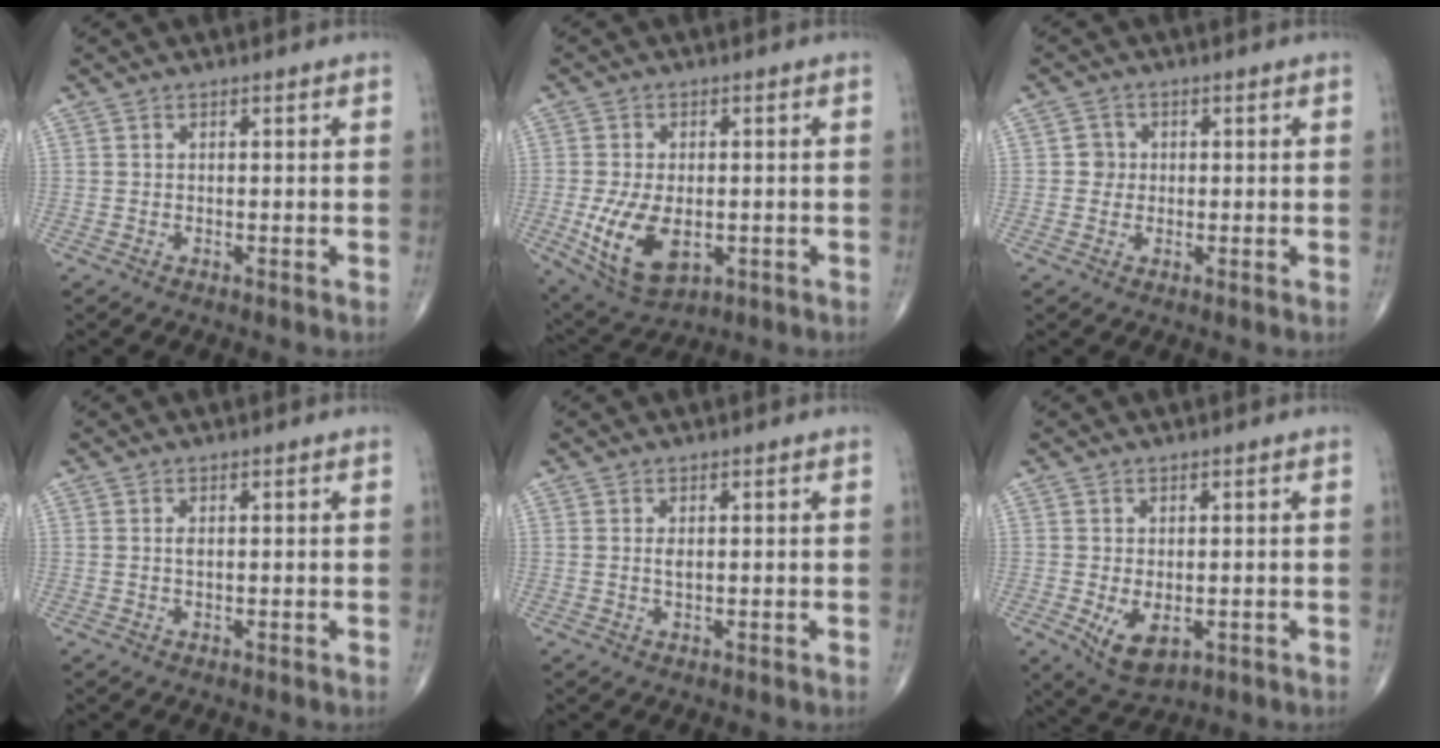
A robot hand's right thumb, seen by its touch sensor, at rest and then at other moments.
{"total": 11.4, "force": [-2.4, 6.6, 8.9], "torque": [-0.160, -0.006, -0.025]}
{"total": 2.4, "force": [0.1, 2.3, 0.6], "torque": [0.007, 0.006, -0.003]}
{"total": 1.1, "force": [0.3, 0.5, 0.9], "torque": [-0.013, -0.001, 0.006]}
{"total": 1.2, "force": [0.2, 0.5, 1.1], "torque": [-0.017, -0.002, 0.006]}
{"total": 6.0, "force": [-1.3, 3.6, 4.7], "torque": [-0.071, -0.011, -0.008]}